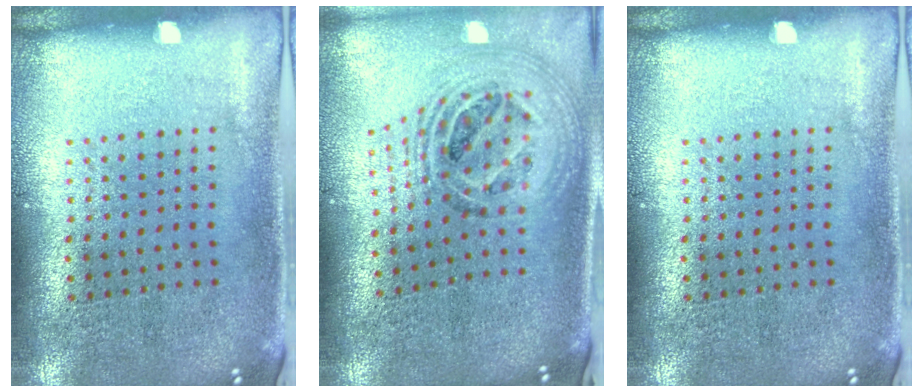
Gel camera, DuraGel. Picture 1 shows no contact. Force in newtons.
{"total": 1.7, "press": 1.5, "slide": 0.8}
{"total": 0.0}